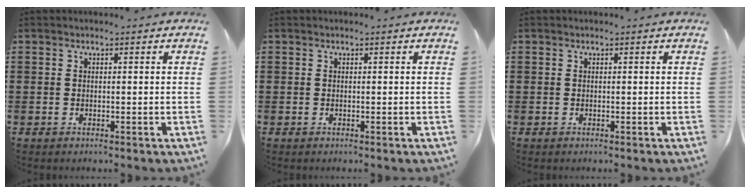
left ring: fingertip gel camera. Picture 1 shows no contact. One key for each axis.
{"total": 0.0}
{"total": 0.0}